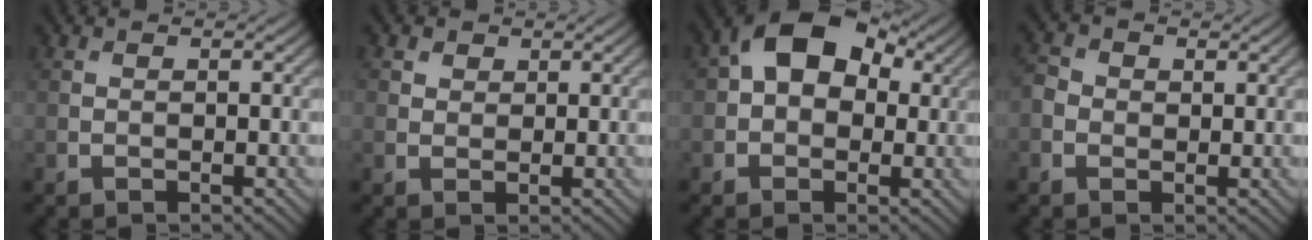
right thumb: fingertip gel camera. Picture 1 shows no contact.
{"total": 1.9, "force": [1.2, 1.5, 0.5], "torque": [-0.013, -0.005, 0.020]}
{"total": 10.1, "force": [2.2, 6.9, 7.0], "torque": [-0.117, 0.023, 0.021]}
{"total": 2.3, "force": [0.0, 2.0, 1.1], "torque": [-0.030, 0.002, -0.007]}